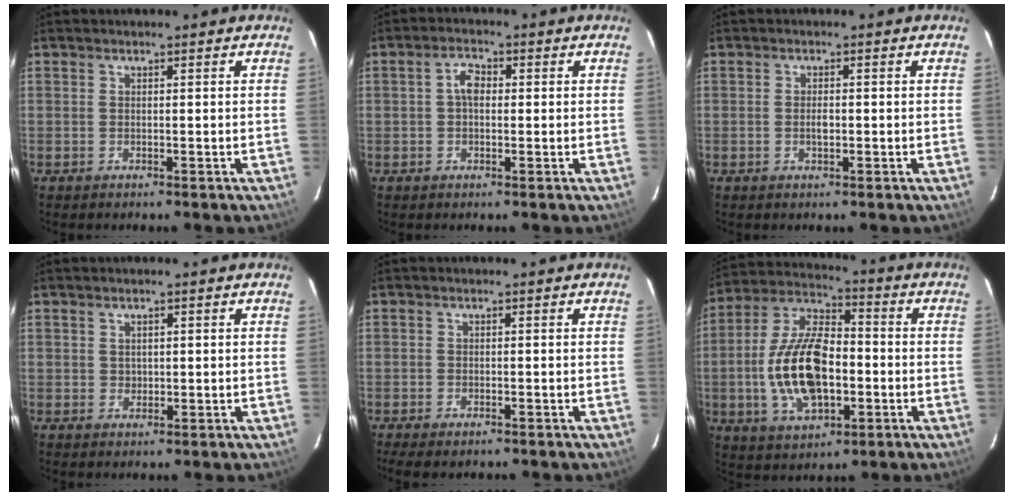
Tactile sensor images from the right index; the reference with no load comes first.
{"total": 3.3, "force": [0.2, 2.1, 2.5], "torque": [-0.047, 0.012, 0.003]}
{"total": 1.9, "force": [-0.3, 1.0, 1.6], "torque": [-0.029, 0.001, -0.005]}
{"total": 1.4, "force": [0.4, 1.2, 0.4], "torque": [-0.003, 0.004, 0.009]}
{"total": 4.2, "force": [-3.3, 1.3, 2.2], "torque": [-0.055, -0.019, -0.055]}
{"total": 17.4, "force": [-3.0, 9.1, 14.5], "torque": [-0.295, 0.009, -0.049]}